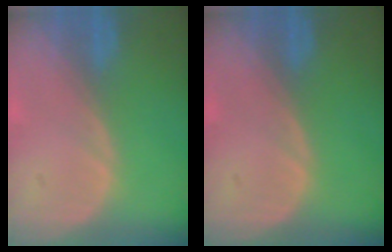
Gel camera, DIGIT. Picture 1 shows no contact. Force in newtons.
{"total": 0.0}